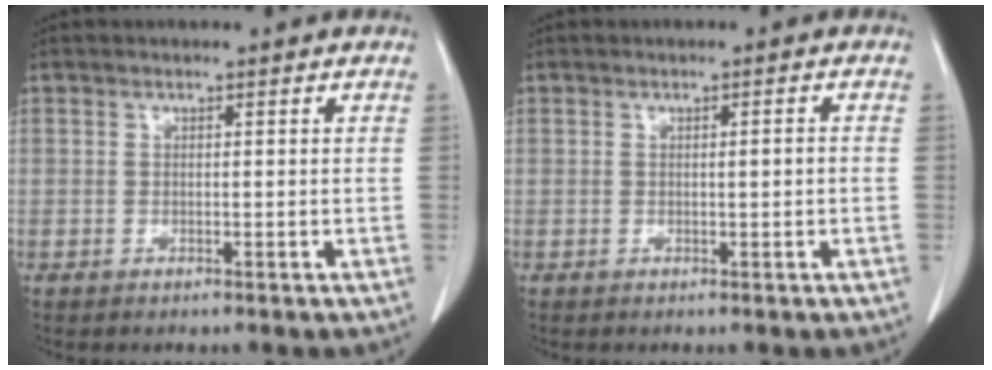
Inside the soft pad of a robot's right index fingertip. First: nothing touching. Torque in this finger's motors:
{"motor_torque": [0.23, -0.22, 0.12, 0.03]}